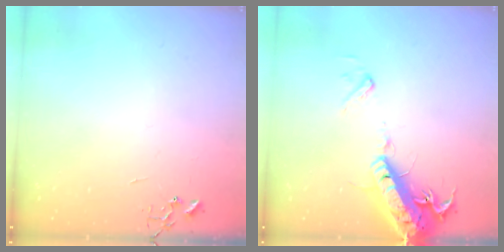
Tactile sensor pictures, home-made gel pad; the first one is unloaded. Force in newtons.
{"total": 18.9, "press": 18.5, "slide": 3.9}